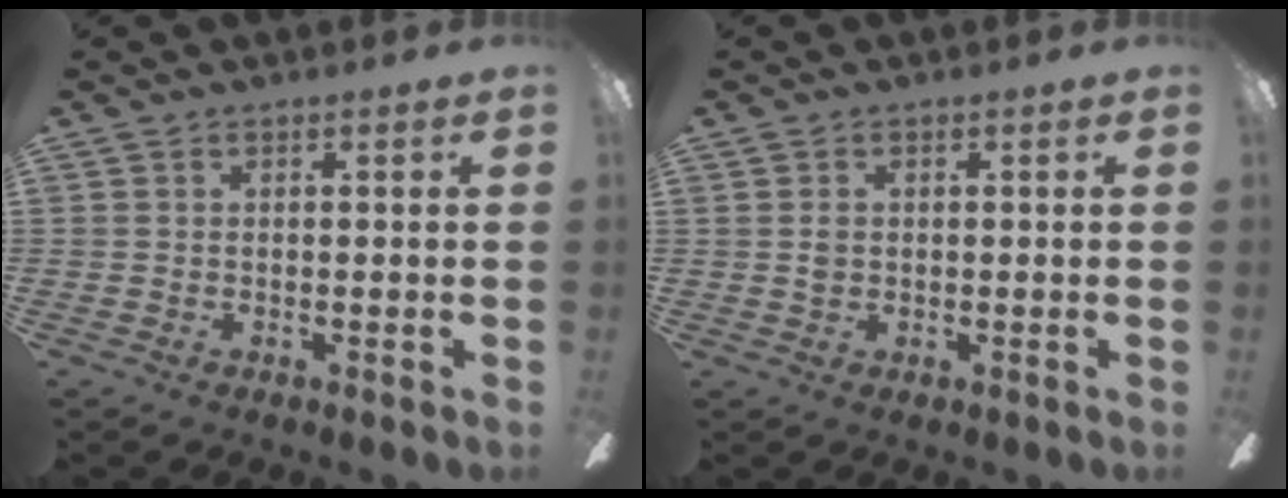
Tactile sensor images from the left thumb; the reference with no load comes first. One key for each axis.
{"total": 1.7, "fx": 0.2, "fy": 1.3, "fz": 1.0, "tx": -0.022, "ty": 0.005, "tz": 0.003}